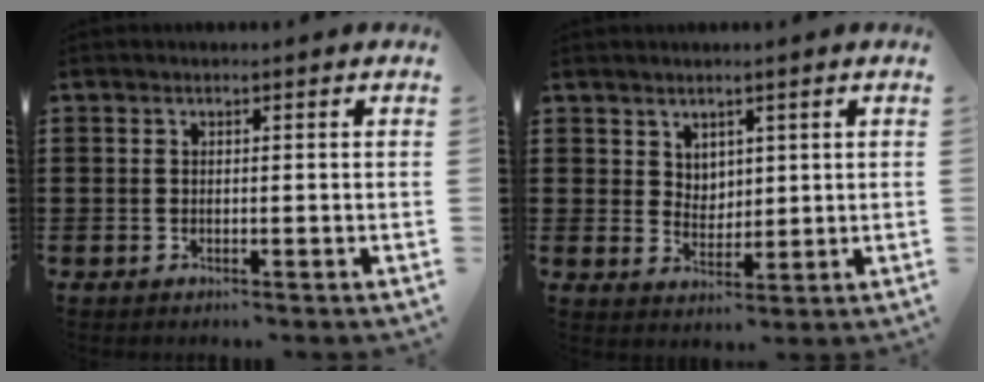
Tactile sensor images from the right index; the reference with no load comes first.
{"total": 3.6, "force": [2.6, 2.5, 0.5], "torque": [-0.020, 0.004, 0.050]}